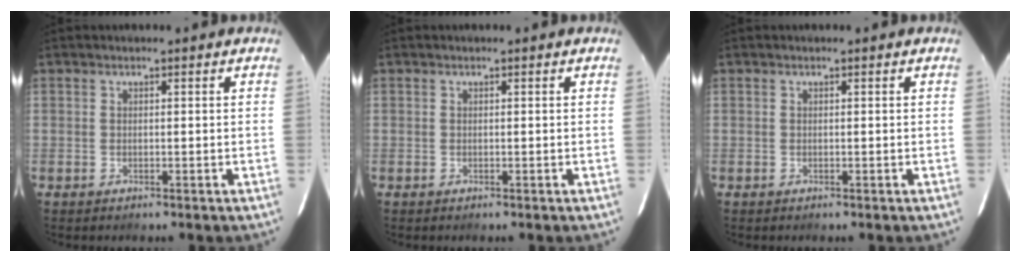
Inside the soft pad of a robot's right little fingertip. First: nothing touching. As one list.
[{"total": 0.0}, {"total": 0.0}]